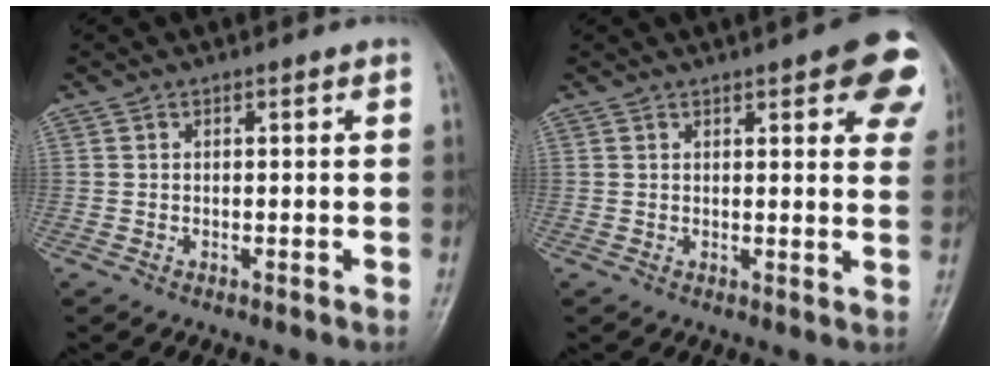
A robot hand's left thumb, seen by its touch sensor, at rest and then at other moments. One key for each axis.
{"total": 11.4, "fx": 5.5, "fy": 3.6, "fz": 9.3, "tx": -0.078, "ty": -0.015, "tz": 0.058}